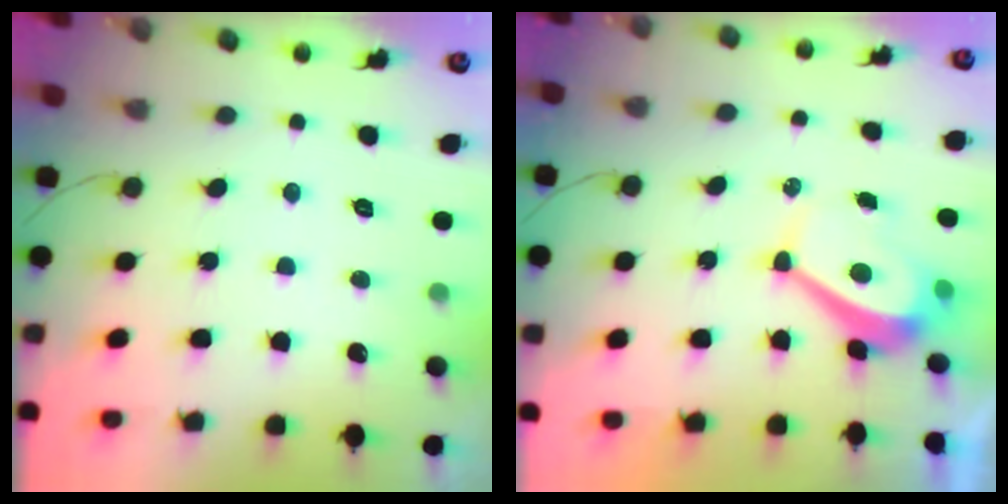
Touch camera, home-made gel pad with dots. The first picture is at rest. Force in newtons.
{"total": 3.8, "press": 3.8, "slide": 0.5}